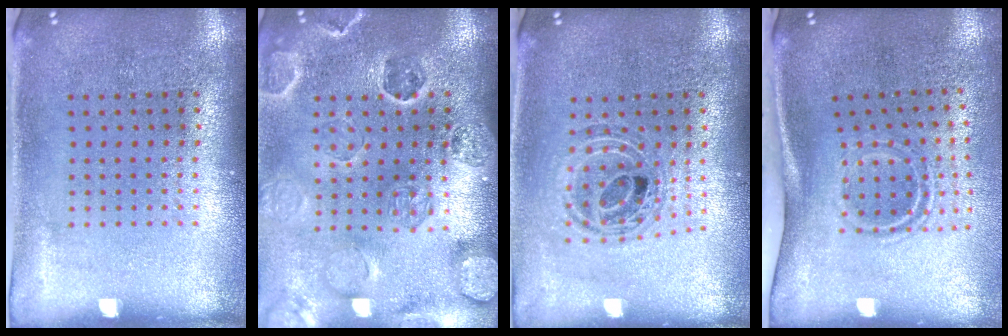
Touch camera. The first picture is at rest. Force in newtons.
{"total": 2.7, "press": 2.7, "slide": 0.6}
{"total": 0.9, "press": 0.9, "slide": 0.1}
{"total": 1.9, "press": 1.1, "slide": 1.5}